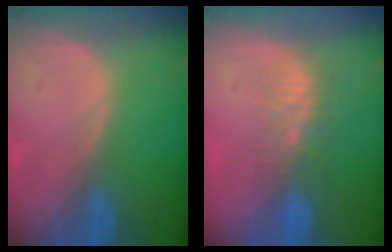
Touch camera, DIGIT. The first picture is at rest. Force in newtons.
{"total": 5.3, "press": 4.8, "slide": 2.2}